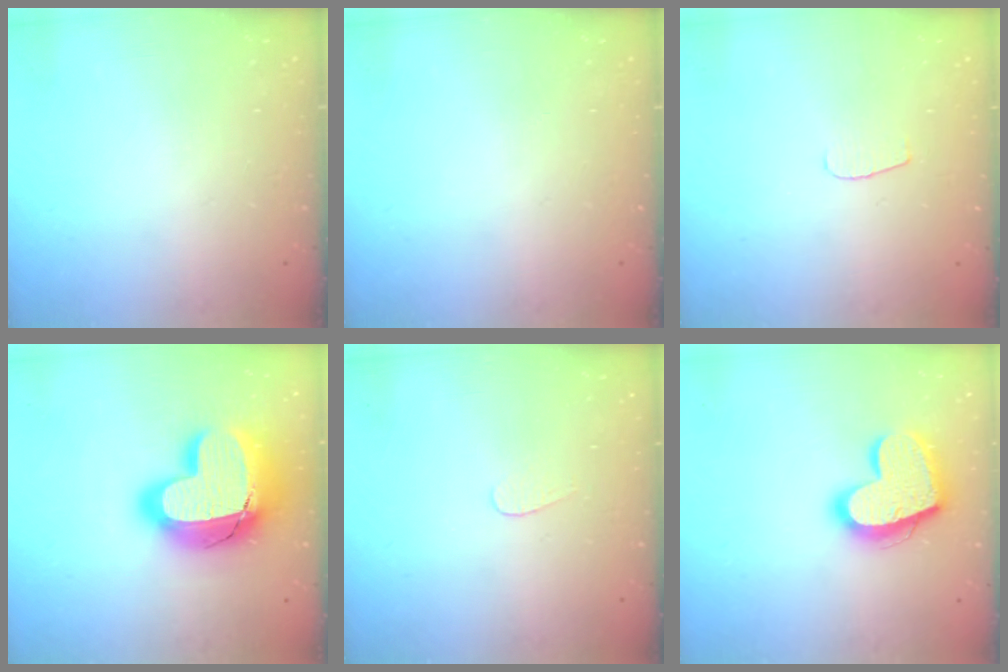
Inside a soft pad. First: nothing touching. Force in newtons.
{"total": 0.0}
{"total": 3.4, "press": 3.4, "slide": 0.4}
{"total": 23.0, "press": 22.9, "slide": 1.6}
{"total": 3.5, "press": 3.5, "slide": 0.3}
{"total": 18.3, "press": 18.2, "slide": 1.4}